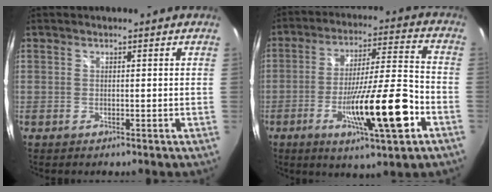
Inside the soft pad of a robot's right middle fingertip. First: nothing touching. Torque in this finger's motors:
{"motor_torque": [1.80, -0.34, 0.94, 0.21]}